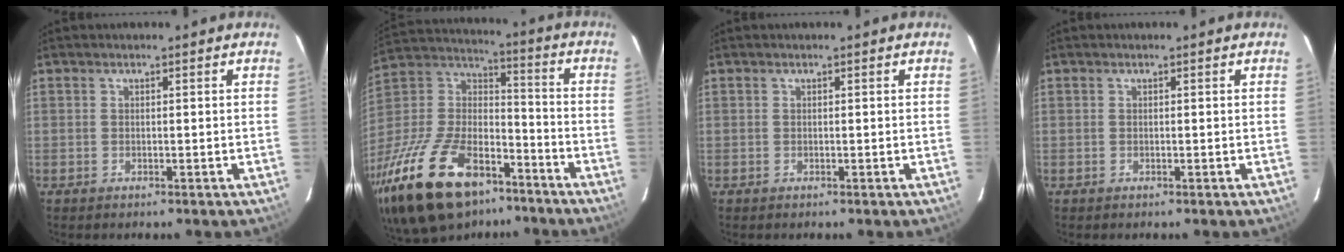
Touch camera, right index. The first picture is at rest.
{"total": 33.2, "force": [-20.7, 16.8, 19.9], "torque": [-0.432, -0.015, -0.334]}
{"total": 0.0}
{"total": 0.0}